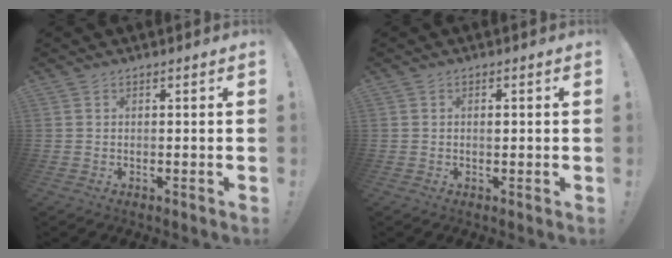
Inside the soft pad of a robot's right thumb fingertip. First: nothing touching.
{"total": 0.7, "force": [0.2, 0.5, 0.5], "torque": [-0.003, -0.001, 0.002]}